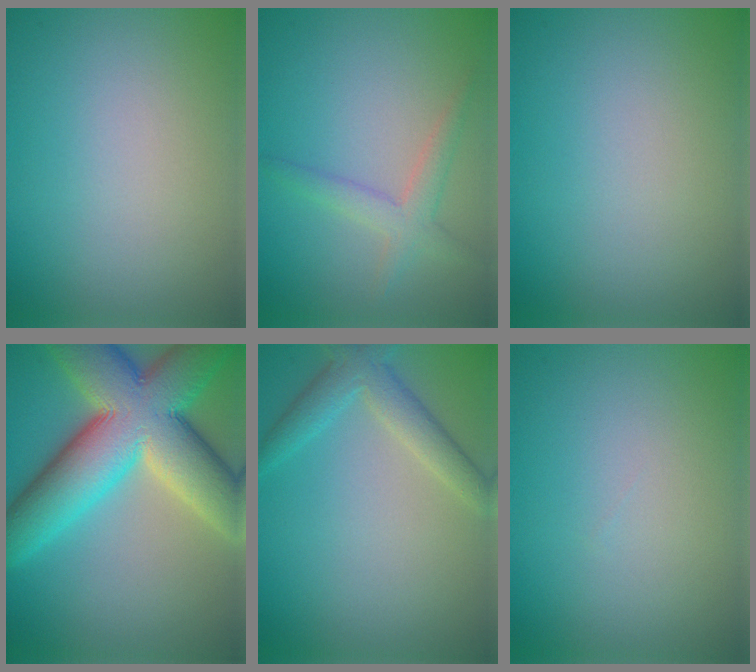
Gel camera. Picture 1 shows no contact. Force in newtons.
{"total": 2.4, "press": 2.4, "slide": 0.1}
{"total": 0.0}
{"total": 14.6, "press": 14.5, "slide": 0.7}
{"total": 3.3, "press": 3.3, "slide": 0.2}
{"total": 0.0}